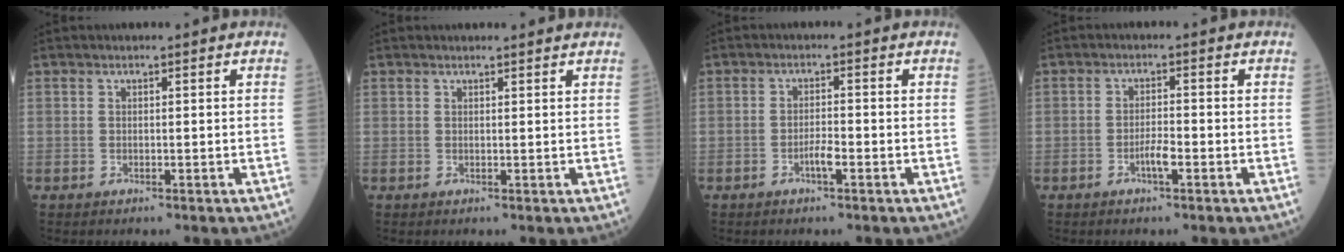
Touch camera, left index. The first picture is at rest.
{"total": 1.7, "force": [1.7, 0.1, 0.0], "torque": [-0.011, -0.003, 0.014]}
{"total": 2.3, "force": [-1.2, 0.3, 1.9], "torque": [-0.035, 0.001, -0.024]}
{"total": 2.6, "force": [-1.3, 0.4, 2.2], "torque": [-0.042, 0.001, -0.026]}